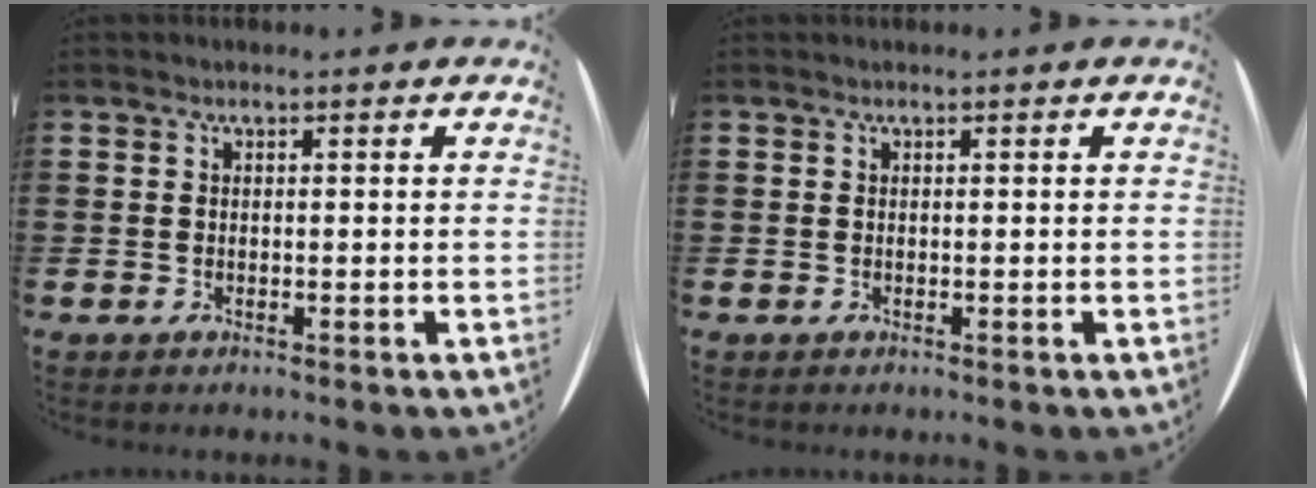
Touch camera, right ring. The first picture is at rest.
{"total": 0.0}